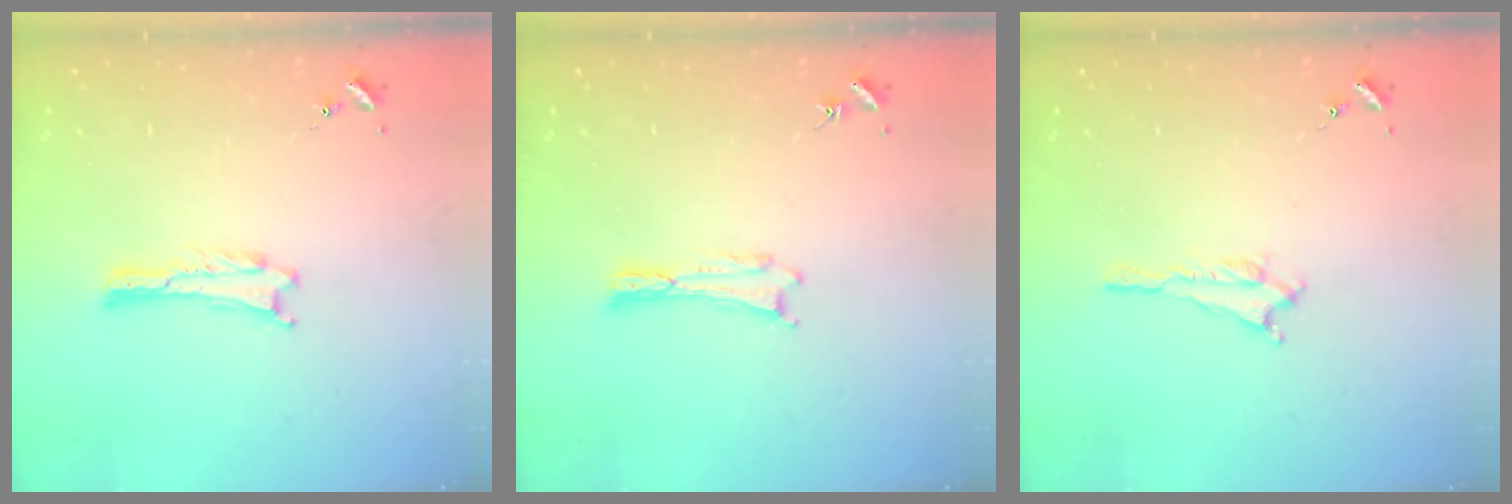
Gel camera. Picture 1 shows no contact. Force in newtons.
{"total": 0.0}
{"total": 1.4, "press": 1.4, "slide": 0.2}